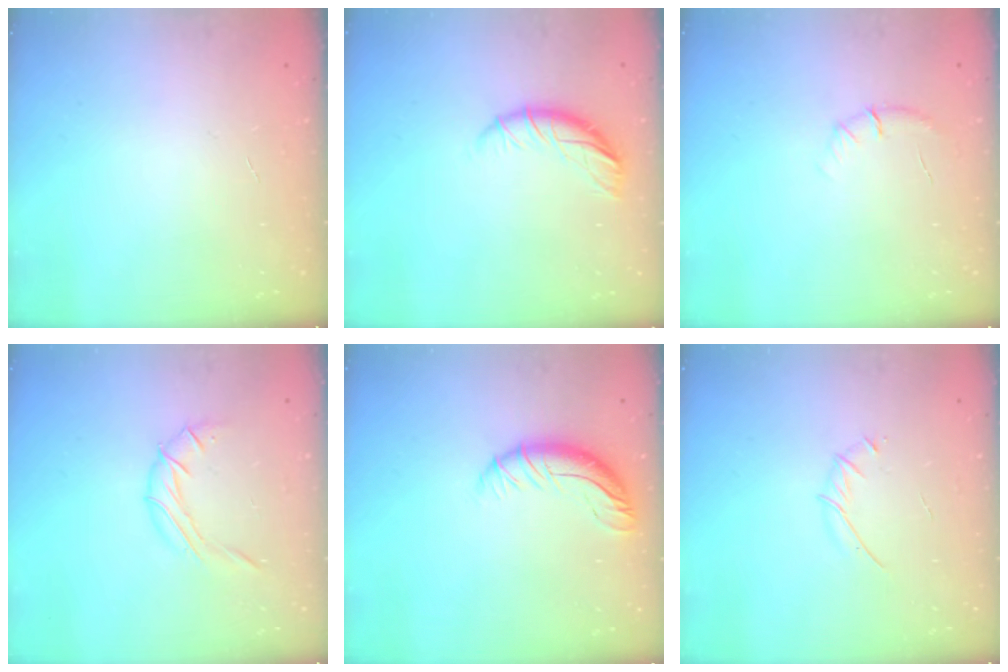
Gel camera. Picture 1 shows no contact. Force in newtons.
{"total": 9.0, "press": 8.9, "slide": 0.6}
{"total": 5.4, "press": 5.1, "slide": 1.6}
{"total": 7.3, "press": 7.3, "slide": 0.7}
{"total": 9.4, "press": 9.2, "slide": 1.9}
{"total": 3.6, "press": 3.5, "slide": 1.0}